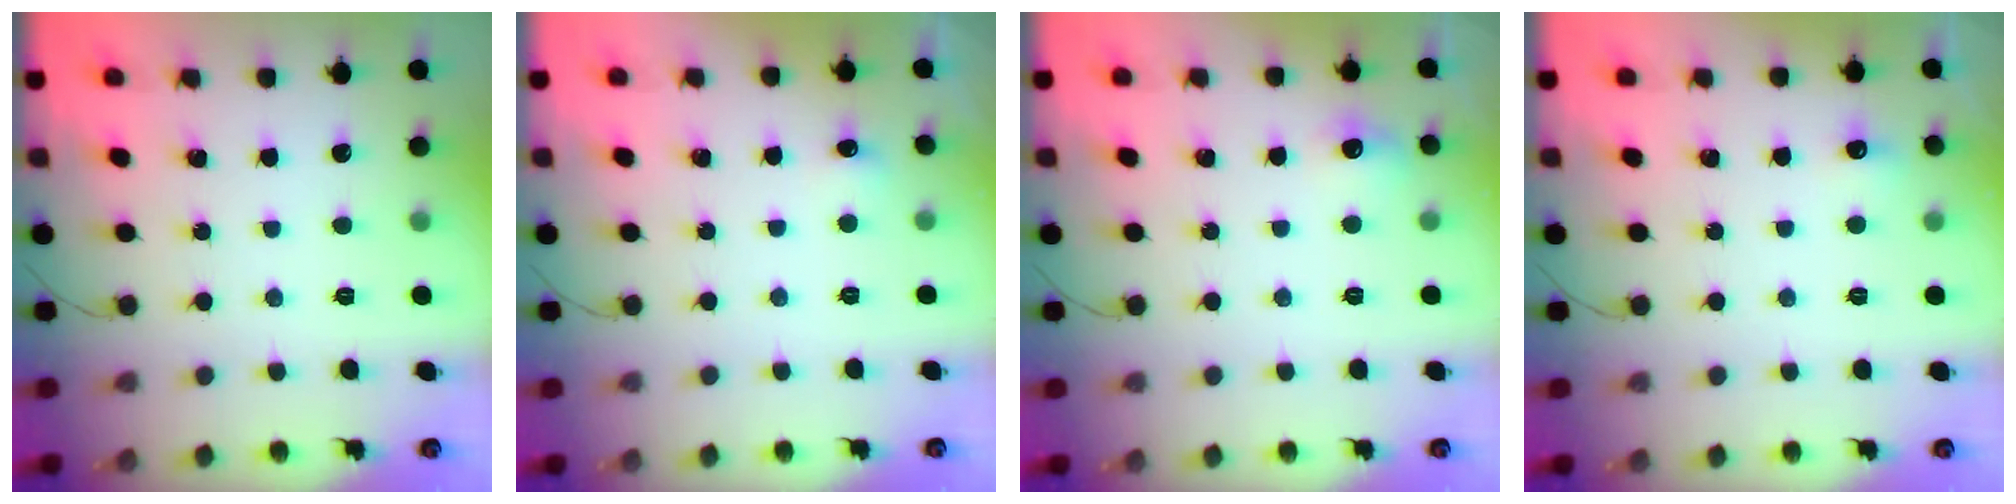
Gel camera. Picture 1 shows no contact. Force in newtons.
{"total": 3.5, "press": 3.2, "slide": 1.4}
{"total": 6.4, "press": 6.1, "slide": 1.6}
{"total": 4.3, "press": 4.1, "slide": 1.2}